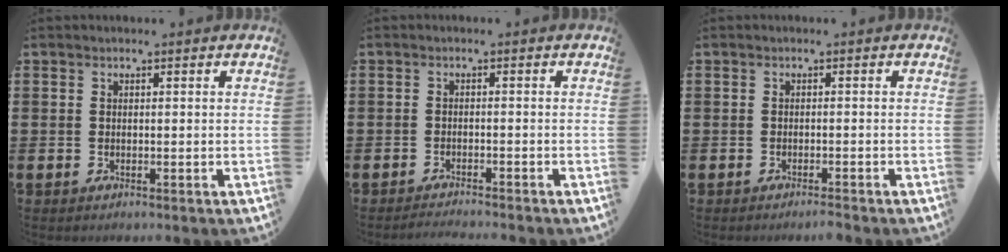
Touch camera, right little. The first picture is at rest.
{"total": 1.2, "force": [-1.2, -0.2, 0.2], "torque": [-0.005, 0.000, -0.023]}
{"total": 0.8, "force": [-0.8, -0.1, 0.3], "torque": [-0.004, -0.002, -0.015]}